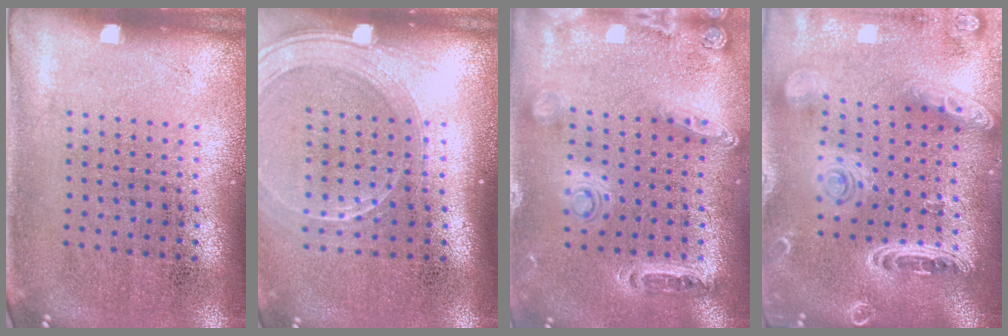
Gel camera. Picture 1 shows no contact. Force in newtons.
{"total": 2.0, "press": 1.8, "slide": 0.9}
{"total": 1.4, "press": 1.4, "slide": 0.3}
{"total": 2.6, "press": 2.3, "slide": 1.1}